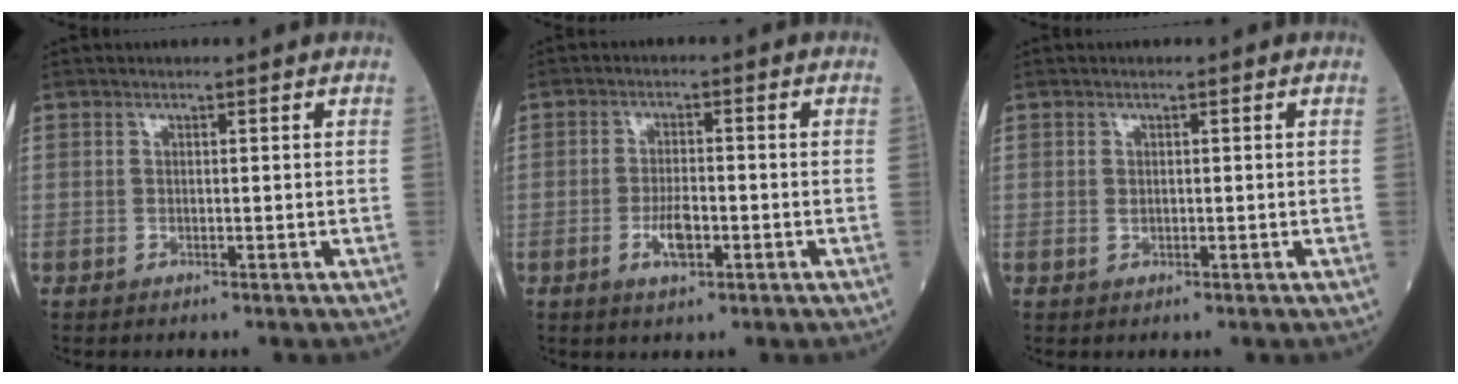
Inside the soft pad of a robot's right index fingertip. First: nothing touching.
{"total": 4.2, "force": [-1.5, 1.4, 3.7], "torque": [-0.070, 0.000, -0.024]}
{"total": 0.8, "force": [0.1, 0.6, 0.4], "torque": [-0.007, 0.000, 0.003]}